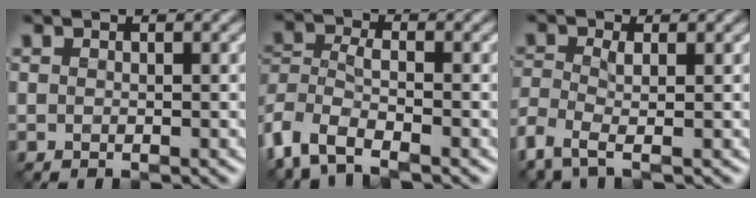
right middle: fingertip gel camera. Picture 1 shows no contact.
{"total": 5.7, "force": [-3.9, 2.3, 3.5], "torque": [-0.082, -0.008, -0.087]}
{"total": 3.1, "force": [-1.6, 1.0, 2.5], "torque": [-0.068, -0.008, -0.038]}